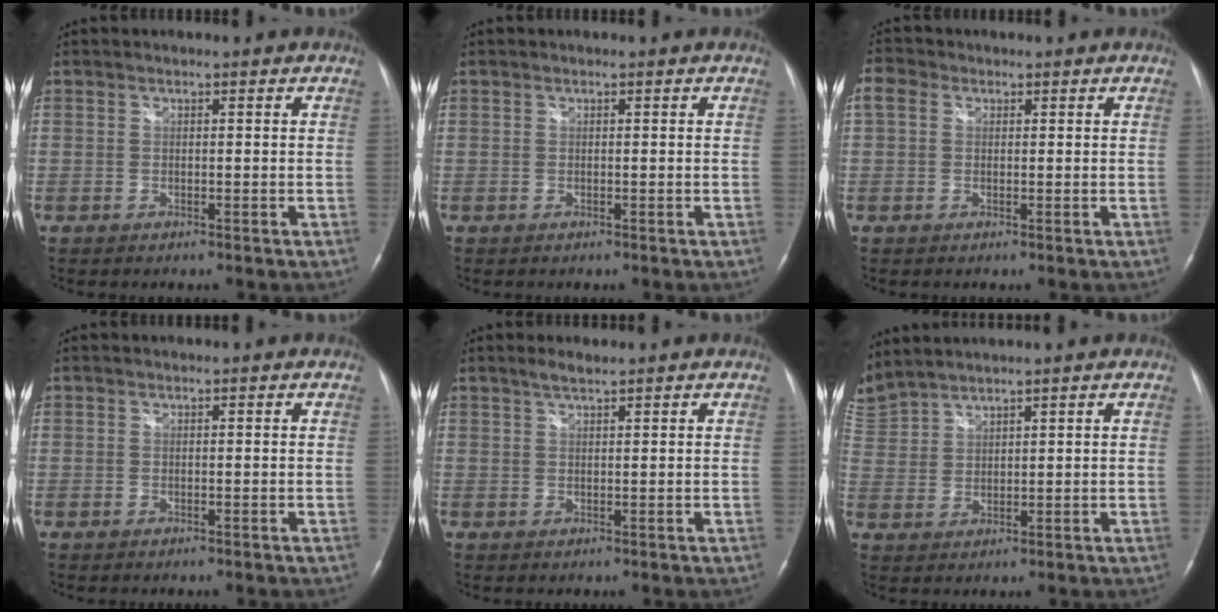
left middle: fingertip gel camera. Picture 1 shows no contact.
{"total": 0.0}
{"total": 2.9, "force": [1.0, 2.2, 1.5], "torque": [-0.045, 0.022, 0.019]}
{"total": 0.0}
{"total": 1.9, "force": [1.6, 0.1, 1.0], "torque": [-0.026, 0.002, 0.033]}
{"total": 7.9, "force": [7.5, 1.3, 2.1], "torque": [-0.063, 0.023, 0.158]}